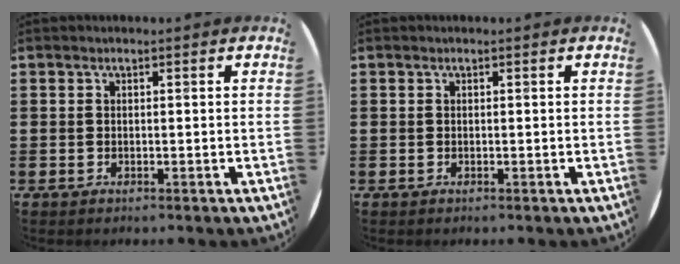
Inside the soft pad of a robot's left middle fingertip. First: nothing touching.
{"total": 0.0}